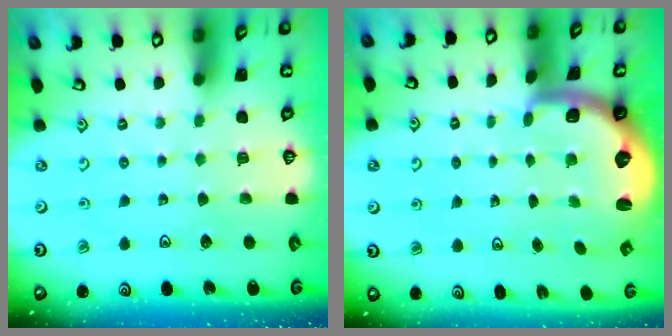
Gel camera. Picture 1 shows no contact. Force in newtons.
{"total": 2.1, "press": 1.9, "slide": 0.9}